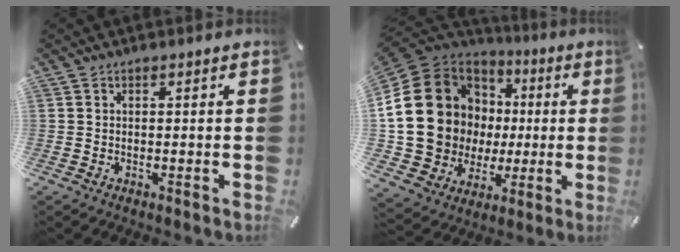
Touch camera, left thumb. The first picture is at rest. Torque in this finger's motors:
{"motor_torque": [2.41, 2.60, 2.72, -0.05, 0.92]}